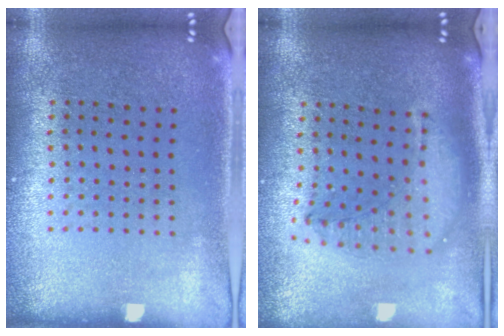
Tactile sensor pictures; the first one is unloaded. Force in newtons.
{"total": 1.5, "press": 1.3, "slide": 0.7}